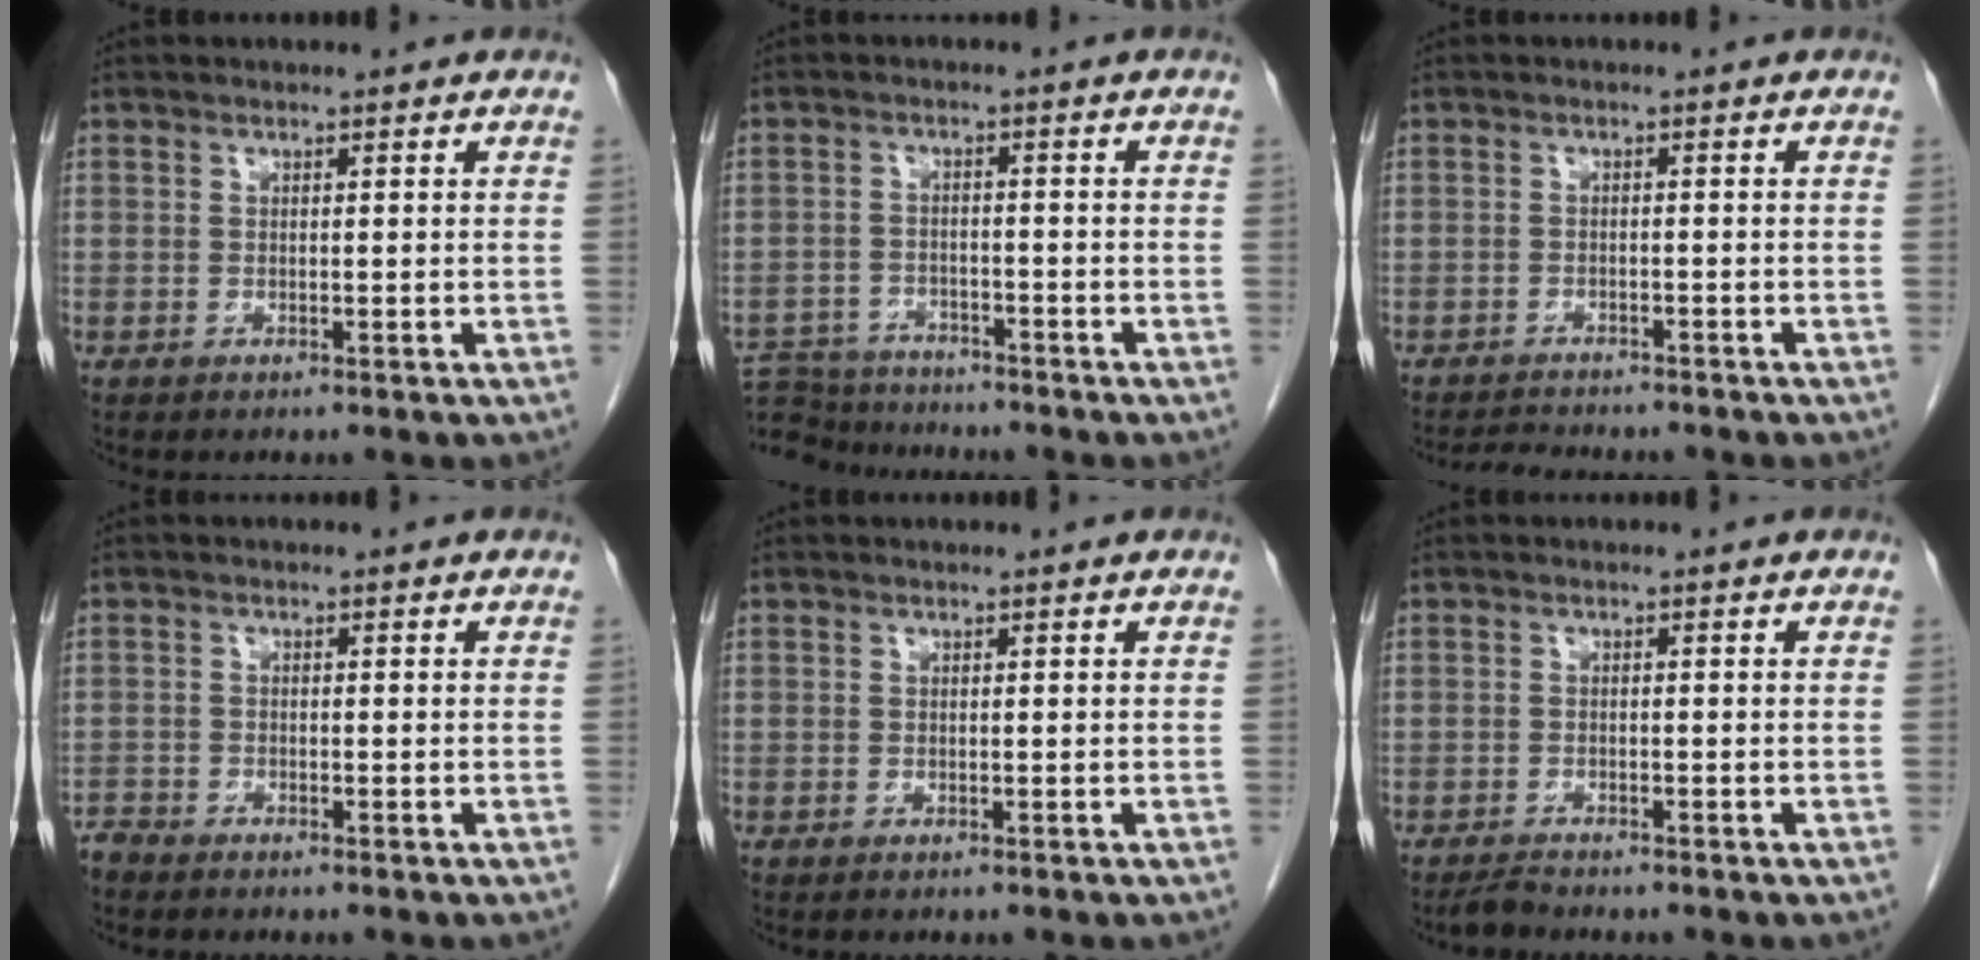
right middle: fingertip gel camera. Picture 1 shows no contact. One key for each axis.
{"total": 9.9, "fx": -9.4, "fy": 2.7, "fz": 1.7, "tx": -0.038, "ty": 0.005, "tz": -0.147}
{"total": 5.6, "fx": -5.3, "fy": 1.0, "fz": 1.5, "tx": -0.024, "ty": -0.010, "tz": -0.081}
{"total": 1.6, "fx": -1.6, "fy": 0.2, "fz": -0.1, "tx": 0.001, "ty": -0.004, "tz": -0.030}
{"total": 0.0}
{"total": 1.6, "fx": -1.5, "fy": 0.1, "fz": 0.3, "tx": -0.010, "ty": -0.006, "tz": -0.027}